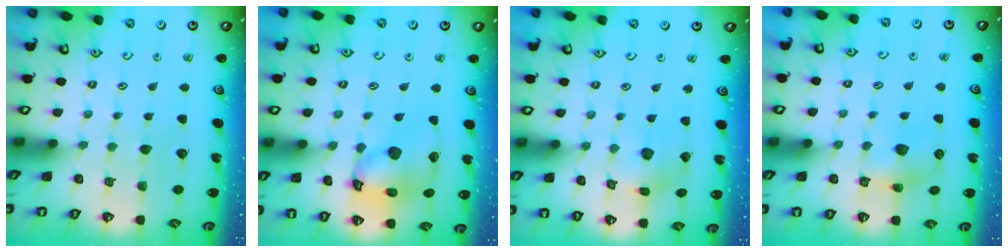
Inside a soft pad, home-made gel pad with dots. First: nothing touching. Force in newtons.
{"total": 14.9, "press": 14.8, "slide": 2.0}
{"total": 6.5, "press": 6.5, "slide": 0.4}
{"total": 5.4, "press": 5.4, "slide": 0.6}